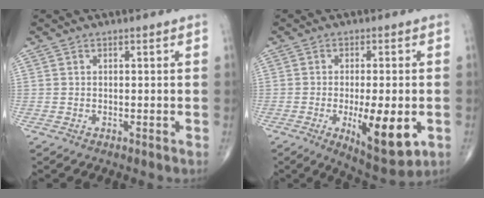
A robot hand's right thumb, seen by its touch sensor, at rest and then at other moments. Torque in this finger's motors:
{"motor_torque": [1.47, 1.56, 0.28, -0.34, 0.32]}